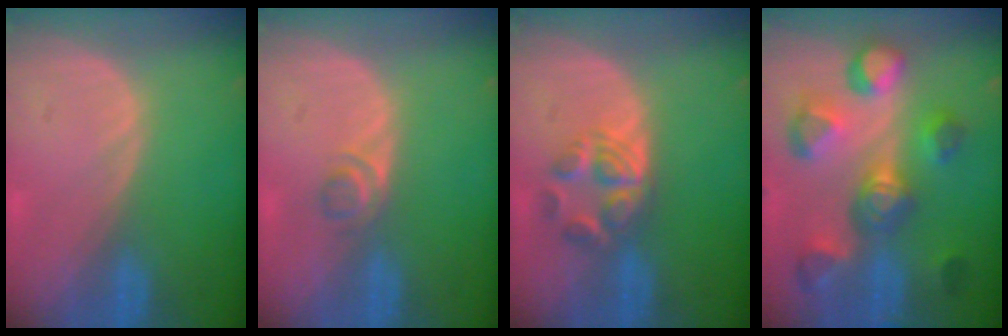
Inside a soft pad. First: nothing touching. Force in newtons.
{"total": 2.2, "press": 2.0, "slide": 0.9}
{"total": 5.9, "press": 5.1, "slide": 3.1}
{"total": 10.7, "press": 10.0, "slide": 3.7}